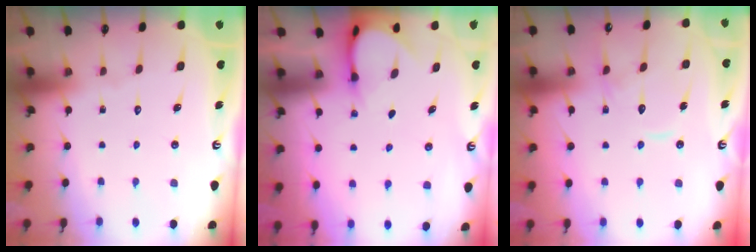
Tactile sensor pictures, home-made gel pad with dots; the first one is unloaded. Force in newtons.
{"total": 3.9, "press": 3.9, "slide": 0.3}
{"total": 12.2, "press": 12.1, "slide": 1.1}